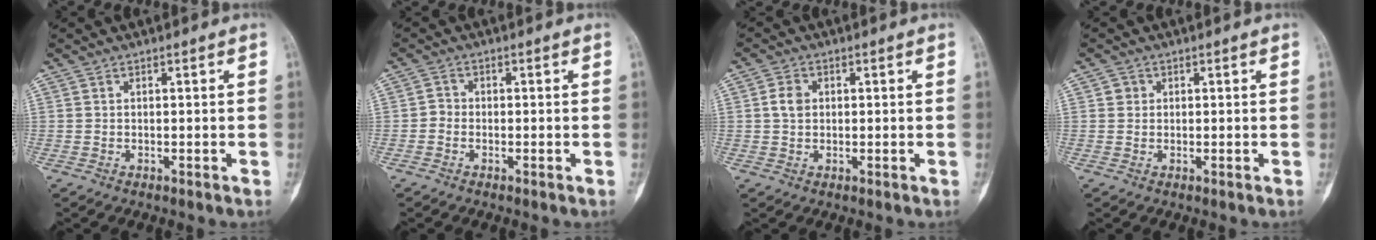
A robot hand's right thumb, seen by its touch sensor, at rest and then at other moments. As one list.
[{"total": 1.6, "force": [-0.6, 1.4, 0.6], "torque": [0.000, 0.007, -0.019]}, {"total": 3.0, "force": [0.5, 2.4, 1.9], "torque": [-0.031, 0.003, 0.007]}, {"total": 1.4, "force": [0.3, 1.3, 0.3], "torque": [0.003, 0.002, 0.003]}]